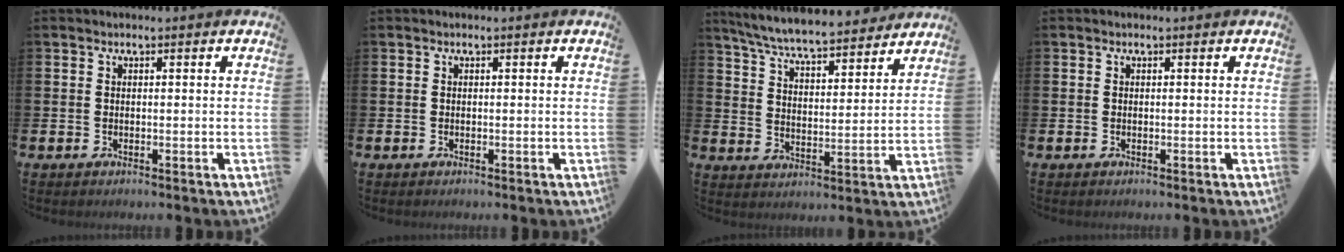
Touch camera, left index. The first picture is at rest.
{"total": 0.0}
{"total": 7.3, "force": [7.0, 0.6, 2.1], "torque": [-0.073, -0.047, 0.122]}
{"total": 0.0}